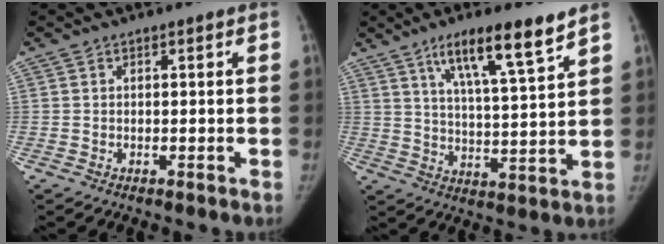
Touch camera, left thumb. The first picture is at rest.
{"total": 12.7, "force": [8.1, 1.8, 9.6], "torque": [-0.154, -0.040, 0.139]}